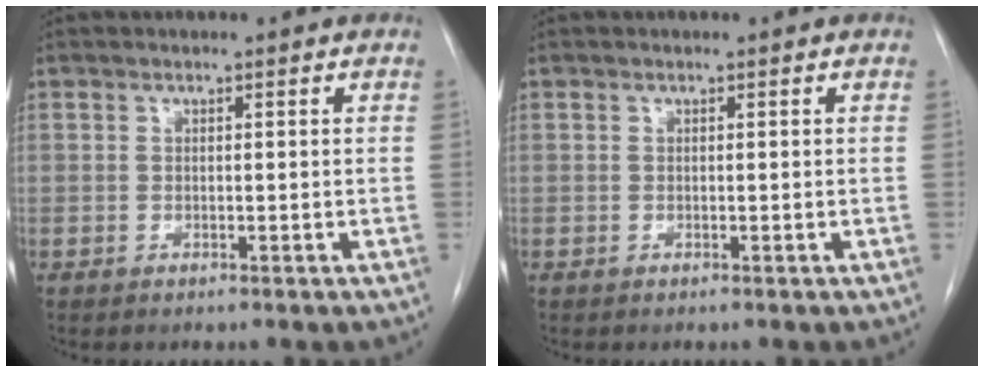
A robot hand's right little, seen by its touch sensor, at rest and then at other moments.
{"total": 0.0}